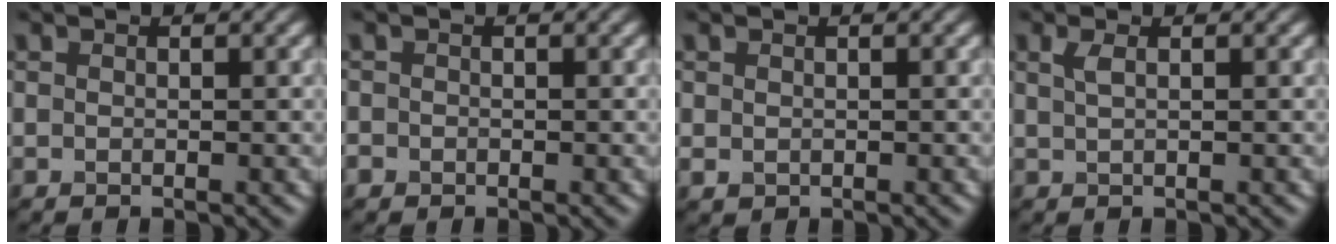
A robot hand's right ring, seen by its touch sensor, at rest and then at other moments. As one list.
[{"total": 0.7, "force": [-0.4, 0.6, 0.1], "torque": [0.002, -0.005, -0.009]}, {"total": 0.6, "force": [0.1, 0.5, 0.3], "torque": [-0.003, -0.003, 0.003]}, {"total": 1.2, "force": [0.5, 0.4, 1.0], "torque": [-0.018, 0.001, 0.009]}]